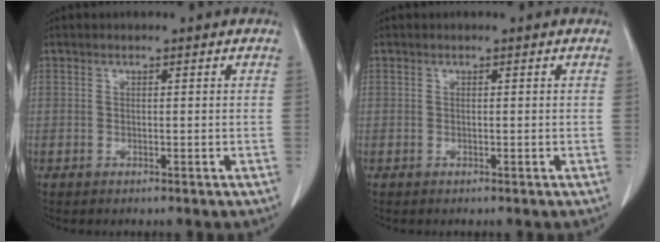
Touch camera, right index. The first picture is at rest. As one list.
[{"total": 0.0}]